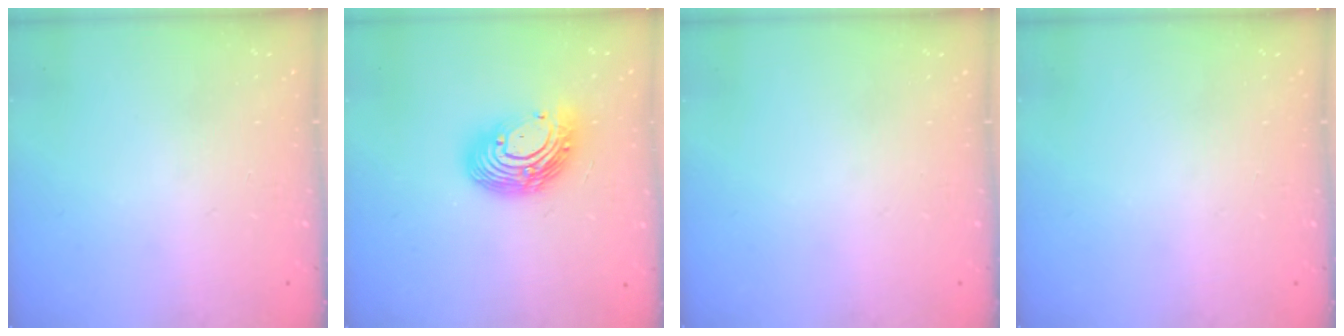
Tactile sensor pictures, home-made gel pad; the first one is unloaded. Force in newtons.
{"total": 14.5, "press": 14.4, "slide": 1.3}
{"total": 0.0}
{"total": 0.0}